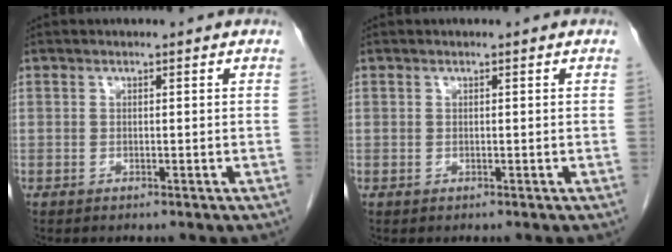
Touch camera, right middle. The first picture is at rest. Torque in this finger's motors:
{"motor_torque": [-0.04, 0.05, 0.02, -0.01]}